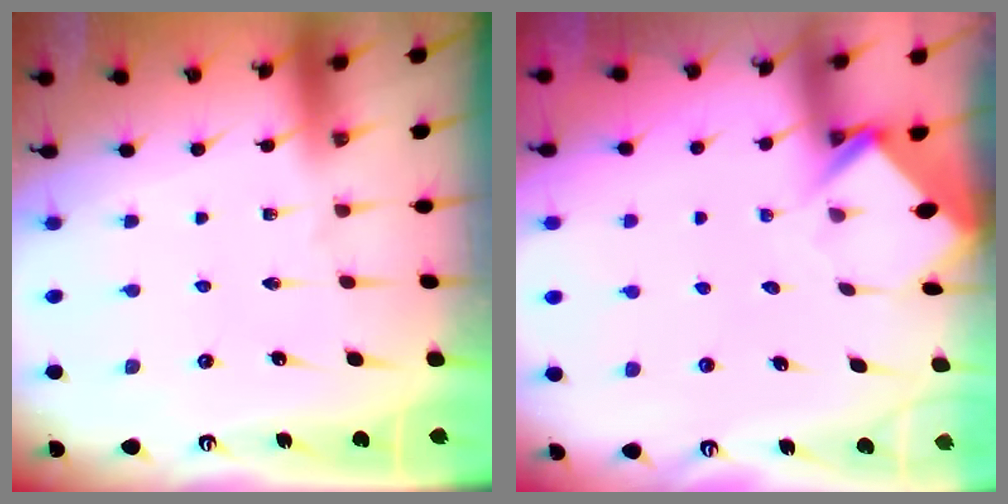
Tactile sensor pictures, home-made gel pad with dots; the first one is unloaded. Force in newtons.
{"total": 3.7, "press": 3.7, "slide": 0.3}